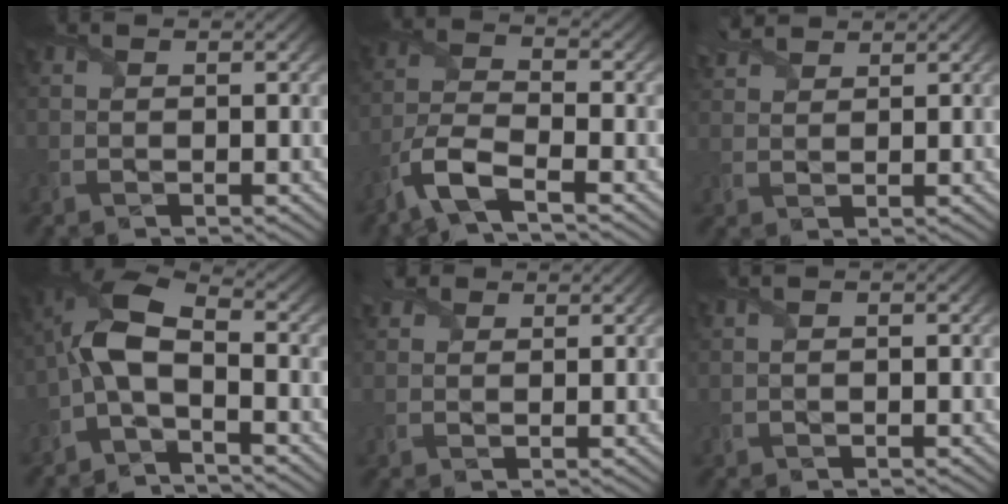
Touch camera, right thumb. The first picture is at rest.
{"total": 7.1, "force": [-4.5, 1.9, 5.1], "torque": [-0.117, -0.005, -0.107]}
{"total": 3.8, "force": [3.1, 1.4, 1.5], "torque": [-0.042, 0.016, 0.065]}
{"total": 7.0, "force": [-2.2, 3.3, 5.8], "torque": [-0.125, 0.014, -0.062]}
{"total": 2.3, "force": [1.8, 1.3, 0.7], "torque": [-0.021, 0.010, 0.036]}
{"total": 0.8, "force": [0.4, 0.2, 0.6], "torque": [-0.018, 0.005, 0.004]}